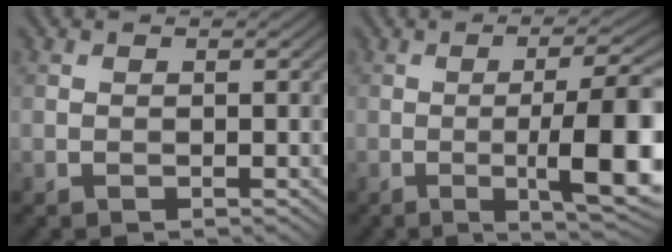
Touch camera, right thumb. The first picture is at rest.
{"total": 12.0, "force": [-2.2, 2.3, 11.5], "torque": [-0.157, 0.012, -0.032]}